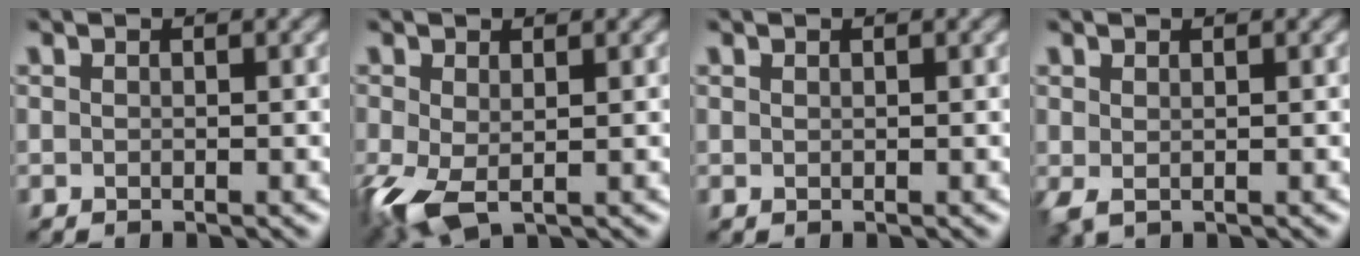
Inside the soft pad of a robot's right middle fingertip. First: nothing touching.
{"total": 4.7, "force": [-0.9, 2.6, 3.8], "torque": [-0.102, -0.011, -0.015]}
{"total": 0.0}
{"total": 1.2, "force": [0.2, 0.6, 1.0], "torque": [-0.026, -0.002, 0.006]}